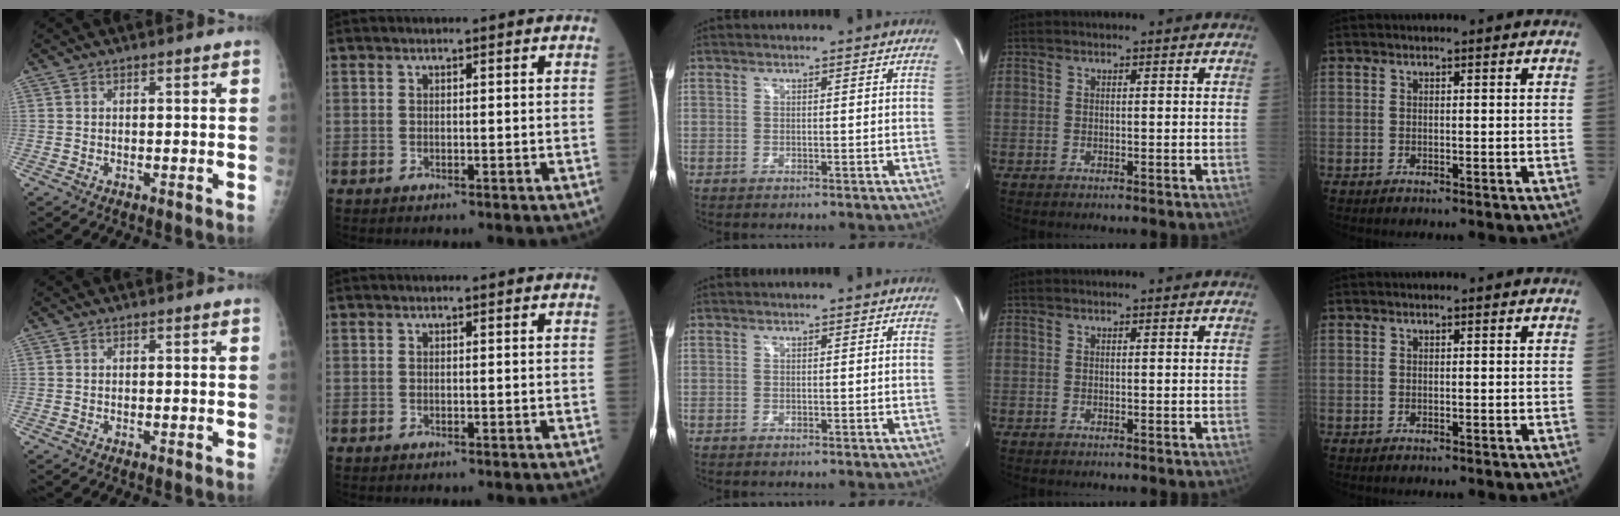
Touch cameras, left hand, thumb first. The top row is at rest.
{}